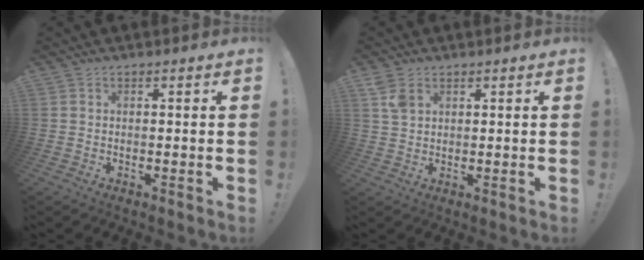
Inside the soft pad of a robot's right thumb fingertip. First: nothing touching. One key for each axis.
{"total": 4.3, "fx": 2.4, "fy": 2.4, "fz": 2.7, "tx": -0.048, "ty": -0.007, "tz": 0.046}